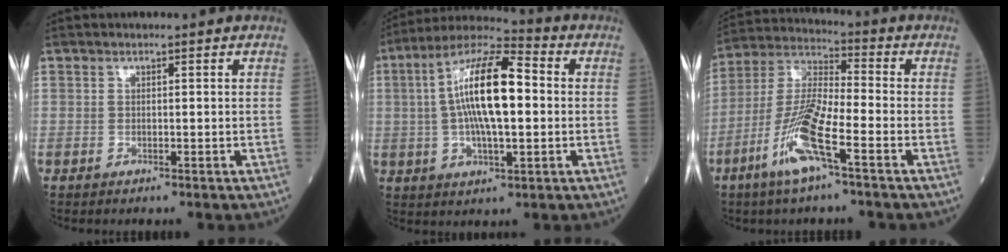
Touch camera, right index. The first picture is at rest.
{"total": 14.6, "force": [0.9, 3.8, 14.0], "torque": [-0.268, 0.022, 0.010]}
{"total": 11.7, "force": [-5.5, 1.3, 10.2], "torque": [-0.214, -0.008, -0.114]}